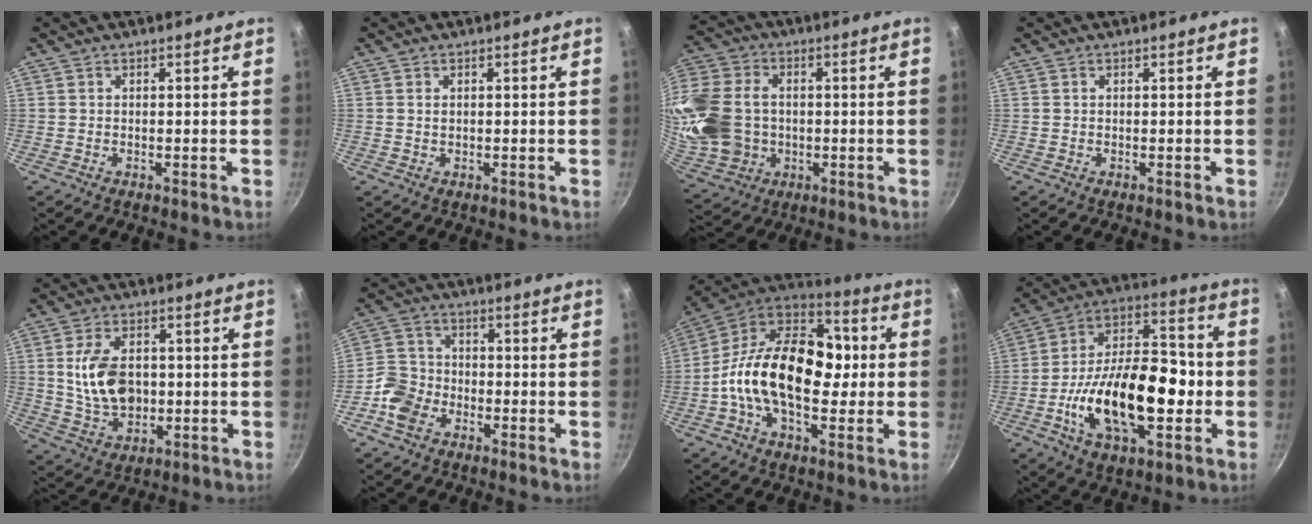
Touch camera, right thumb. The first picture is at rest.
{"total": 0.9, "force": [0.2, 0.6, 0.6], "torque": [-0.009, 0.002, 0.004]}
{"total": 22.3, "force": [0.0, 17.8, 13.5], "torque": [-0.304, 0.020, 0.011]}
{"total": 0.0}
{"total": 11.8, "force": [0.7, 7.9, 8.8], "torque": [-0.140, -0.002, 0.019]}
{"total": 7.4, "force": [-3.7, 5.5, 3.3], "torque": [-0.045, 0.027, -0.083]}
{"total": 24.2, "force": [-0.9, 15.0, 18.9], "torque": [-0.286, 0.044, -0.036]}
{"total": 24.3, "force": [-5.1, 13.0, 19.9], "torque": [-0.307, 0.043, -0.086]}